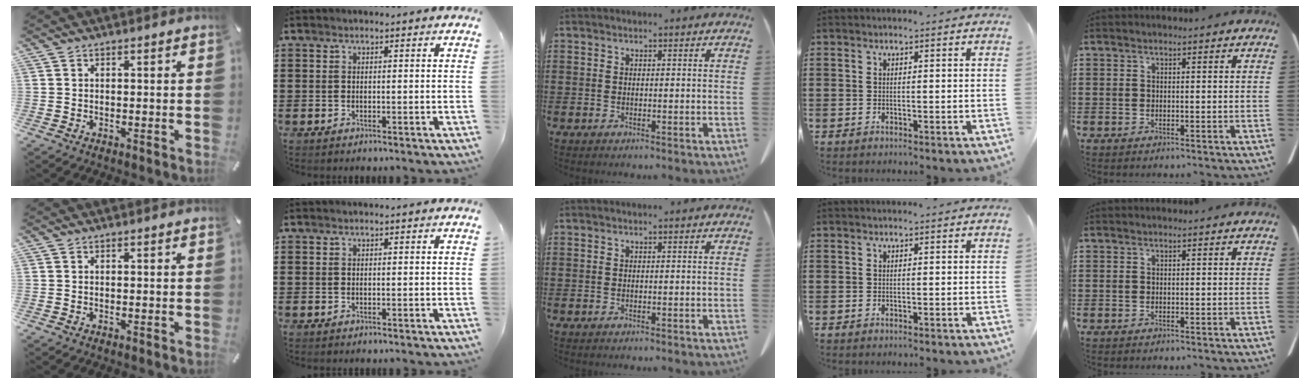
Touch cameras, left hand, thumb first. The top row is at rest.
{}